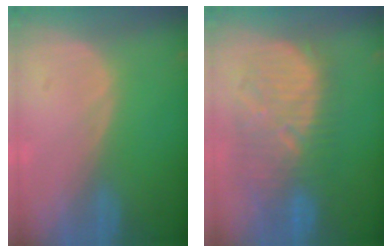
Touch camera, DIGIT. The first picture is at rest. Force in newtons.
{"total": 11.0, "press": 10.6, "slide": 2.7}